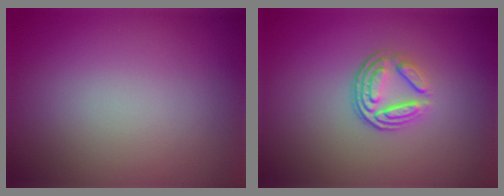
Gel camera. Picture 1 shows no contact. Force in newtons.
{"total": 3.7, "press": 2.6, "slide": 2.6}